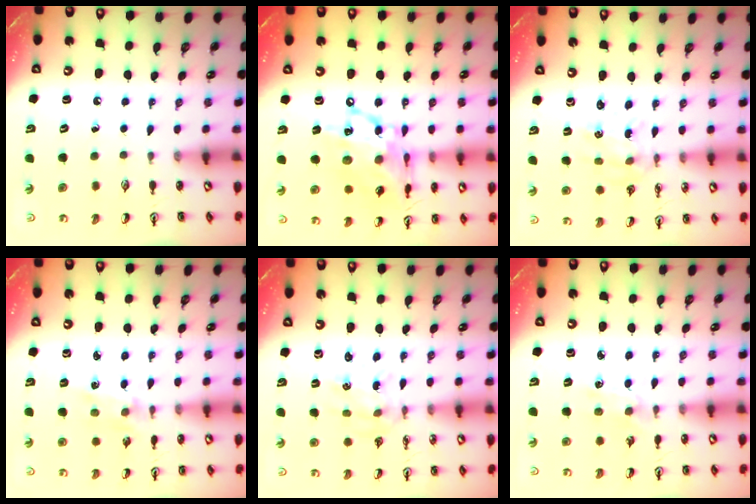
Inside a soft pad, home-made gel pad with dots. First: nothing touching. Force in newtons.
{"total": 16.4, "press": 16.4, "slide": 1.2}
{"total": 1.1, "press": 1.1, "slide": 0.1}
{"total": 1.3, "press": 1.3, "slide": 0.2}
{"total": 1.1, "press": 1.1, "slide": 0.1}
{"total": 2.9, "press": 2.9, "slide": 0.4}